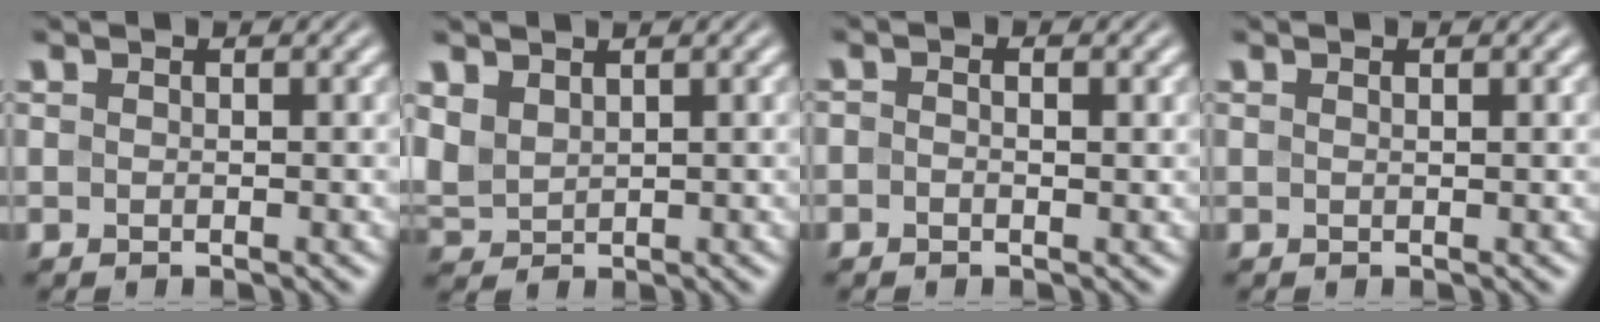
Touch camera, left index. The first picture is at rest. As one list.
[{"total": 2.7, "force": [1.5, 1.6, 1.5], "torque": [-0.047, 0.004, 0.035]}, {"total": 1.1, "force": [-0.1, 0.4, 1.0], "torque": [-0.020, -0.002, -0.007]}, {"total": 0.7, "force": [0.3, 0.1, 0.6], "torque": [-0.007, 0.004, 0.003]}]